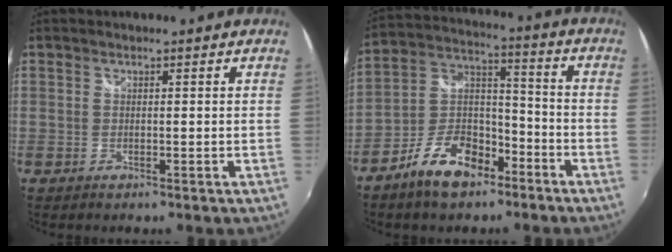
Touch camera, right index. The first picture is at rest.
{"total": 12.7, "force": [-8.3, 6.4, 7.2], "torque": [-0.141, 0.029, -0.146]}